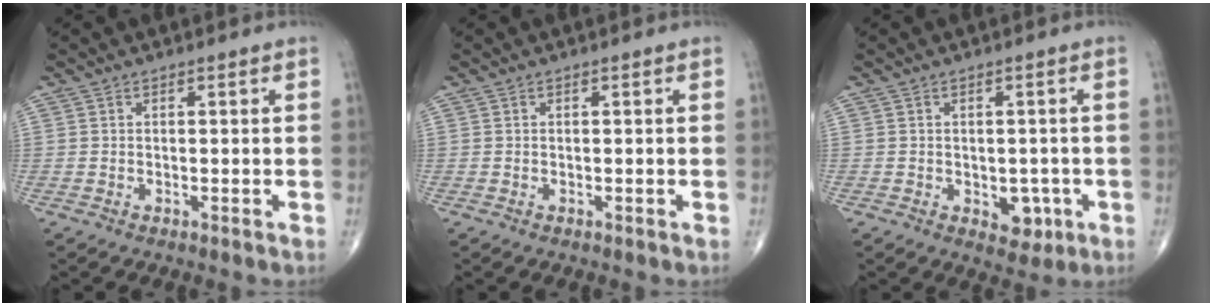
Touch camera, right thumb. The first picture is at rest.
{"total": 0.0}
{"total": 4.6, "force": [-1.3, 3.2, 3.1], "torque": [-0.012, 0.003, -0.010]}